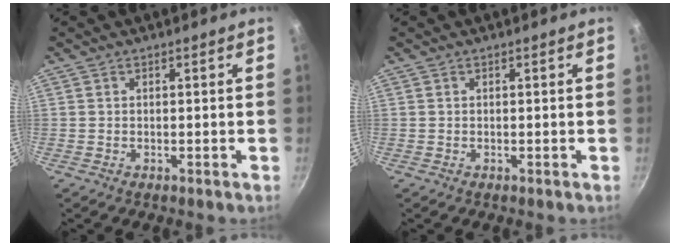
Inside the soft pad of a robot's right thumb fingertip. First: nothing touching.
{"total": 0.0}